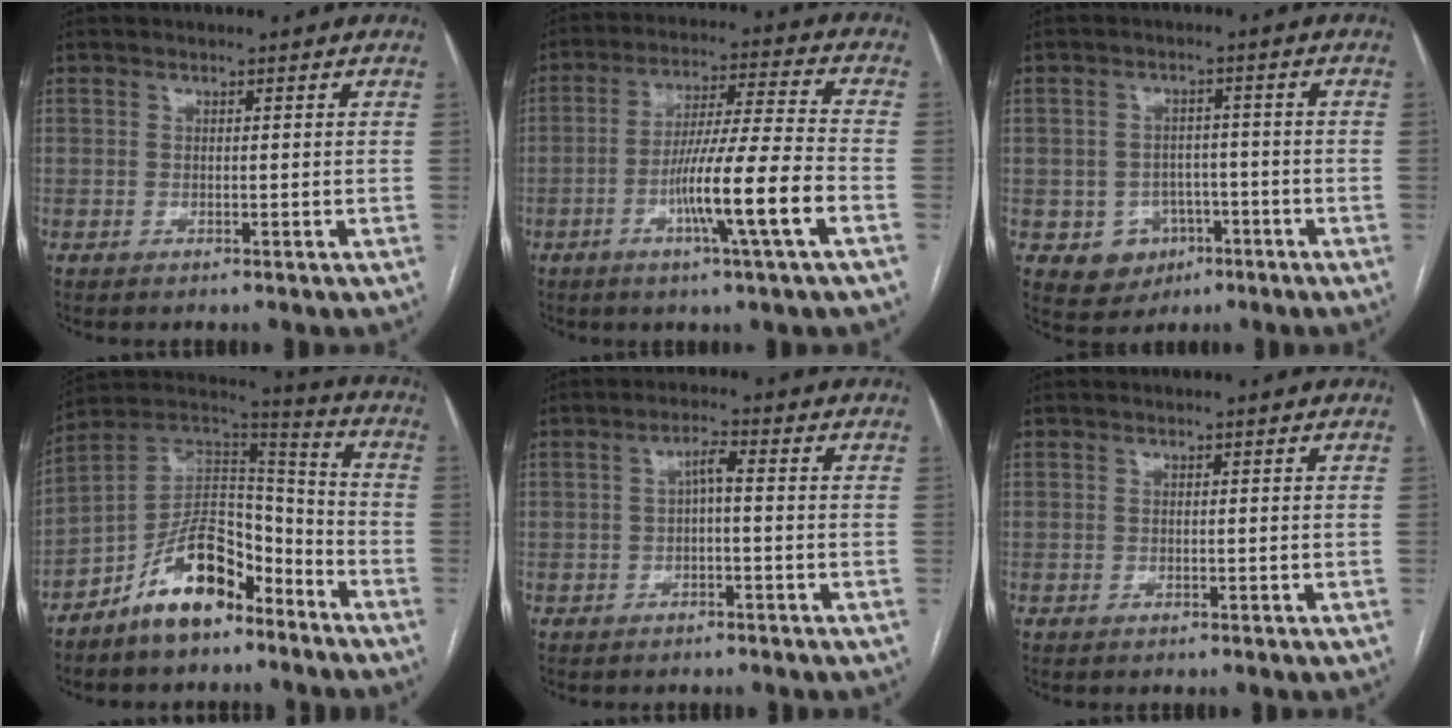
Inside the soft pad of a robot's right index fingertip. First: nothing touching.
{"total": 12.8, "force": [-4.8, -1.0, 11.8], "torque": [-0.208, -0.005, -0.086]}
{"total": 5.8, "force": [-2.3, 5.1, 1.4], "torque": [-0.017, 0.008, -0.023]}
{"total": 13.4, "force": [-8.8, 5.9, 8.1], "torque": [-0.144, 0.035, -0.156]}
{"total": 2.5, "force": [-0.2, 0.4, 2.4], "torque": [-0.043, 0.011, -0.002]}
{"total": 0.0}